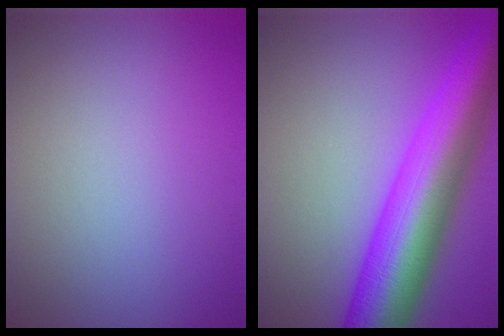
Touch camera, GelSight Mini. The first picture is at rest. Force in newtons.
{"total": 11.2, "press": 11.2, "slide": 0.2}